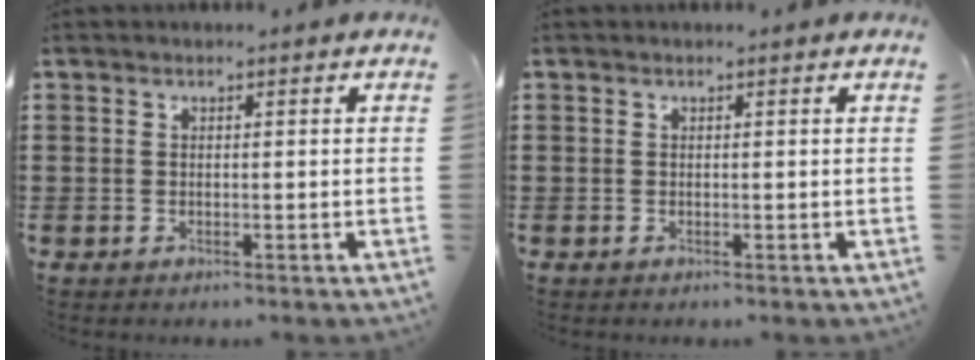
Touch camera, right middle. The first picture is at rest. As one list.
[{"total": 0.0}]